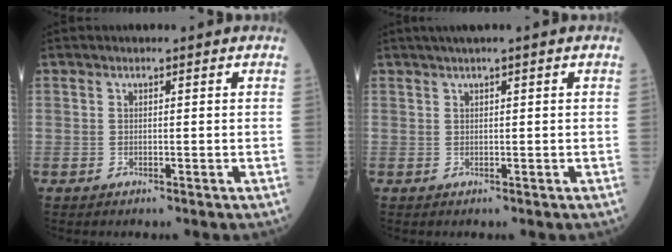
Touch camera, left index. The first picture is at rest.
{"total": 1.8, "force": [1.0, -0.3, 1.4], "torque": [-0.031, 0.011, 0.021]}